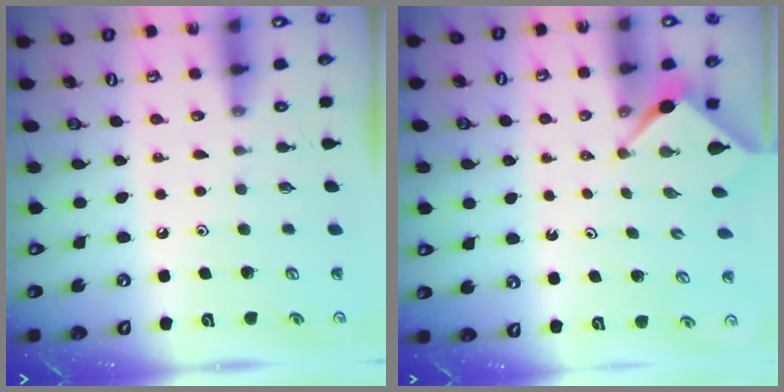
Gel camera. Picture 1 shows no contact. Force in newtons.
{"total": 2.5, "press": 2.5, "slide": 0.3}